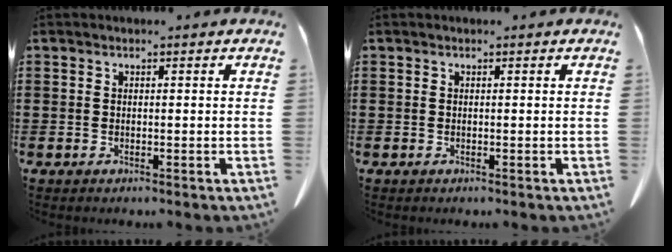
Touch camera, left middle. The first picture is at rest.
{"total": 0.0}